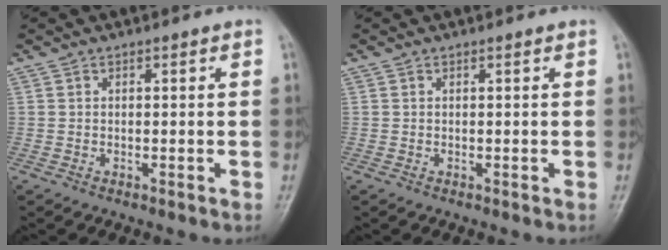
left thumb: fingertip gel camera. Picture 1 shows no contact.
{"total": 0.0}